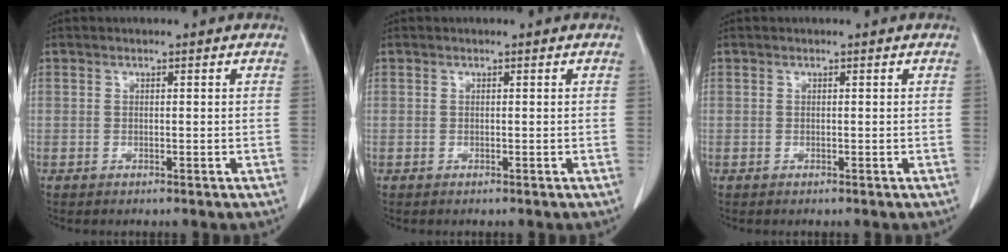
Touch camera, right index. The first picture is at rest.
{"total": 0.0}
{"total": 0.0}